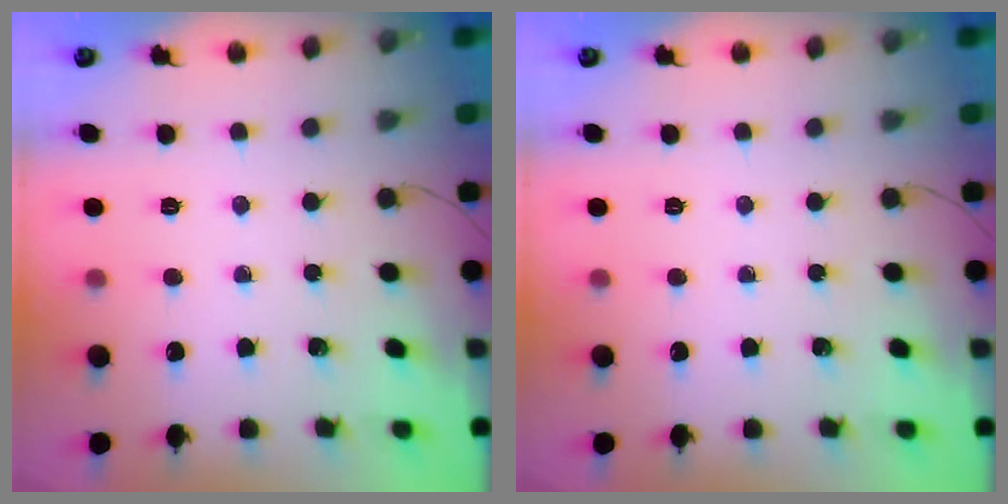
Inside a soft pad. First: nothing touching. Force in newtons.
{"total": 0.0}